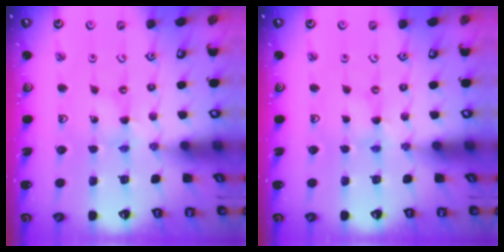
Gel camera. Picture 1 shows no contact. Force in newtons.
{"total": 0.0}